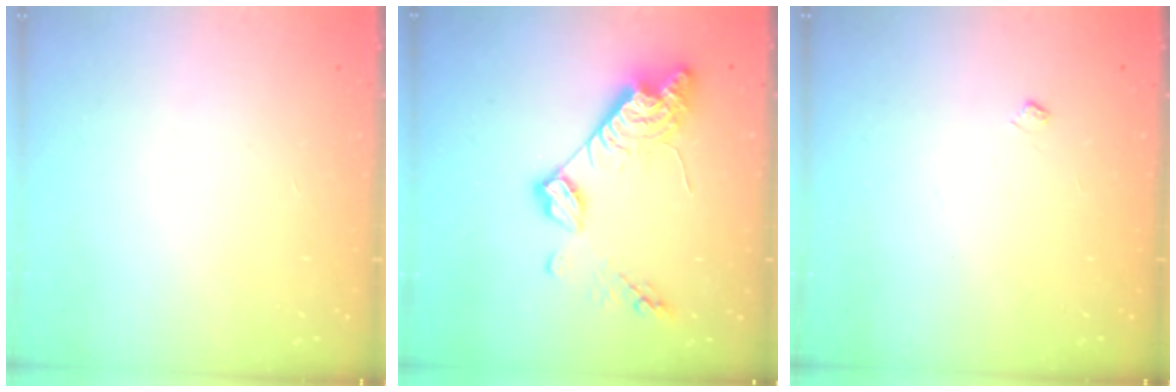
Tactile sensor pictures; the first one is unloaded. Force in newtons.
{"total": 14.9, "press": 14.8, "slide": 1.1}
{"total": 3.9, "press": 3.8, "slide": 0.6}